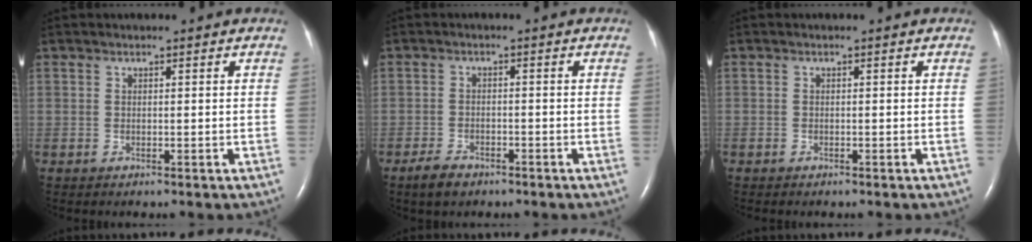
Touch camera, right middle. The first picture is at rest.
{"total": 3.3, "force": [-2.5, 1.4, 1.6], "torque": [-0.040, -0.002, -0.040]}
{"total": 0.5, "force": [-0.5, 0.2, 0.2], "torque": [-0.007, 0.000, -0.006]}